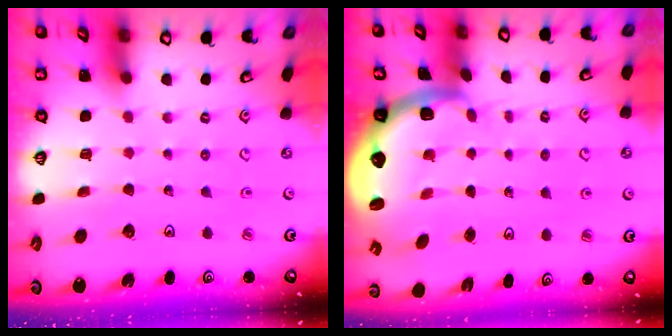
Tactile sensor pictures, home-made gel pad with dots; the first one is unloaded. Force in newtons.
{"total": 2.8, "press": 2.5, "slide": 1.4}